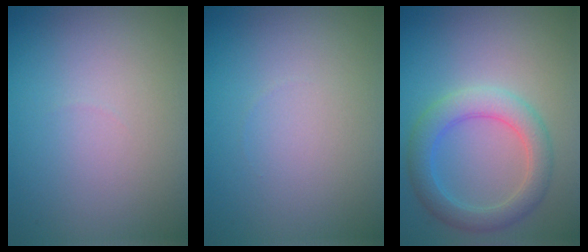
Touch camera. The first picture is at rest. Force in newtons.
{"total": 0.0}
{"total": 4.0, "press": 4.0, "slide": 0.2}